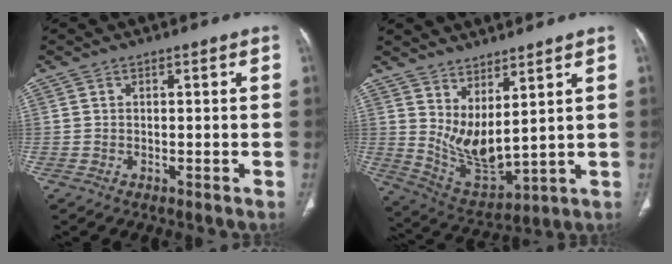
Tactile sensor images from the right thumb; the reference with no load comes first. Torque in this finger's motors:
{"motor_torque": [0.32, 1.92, -0.04, 0.16, 0.10]}